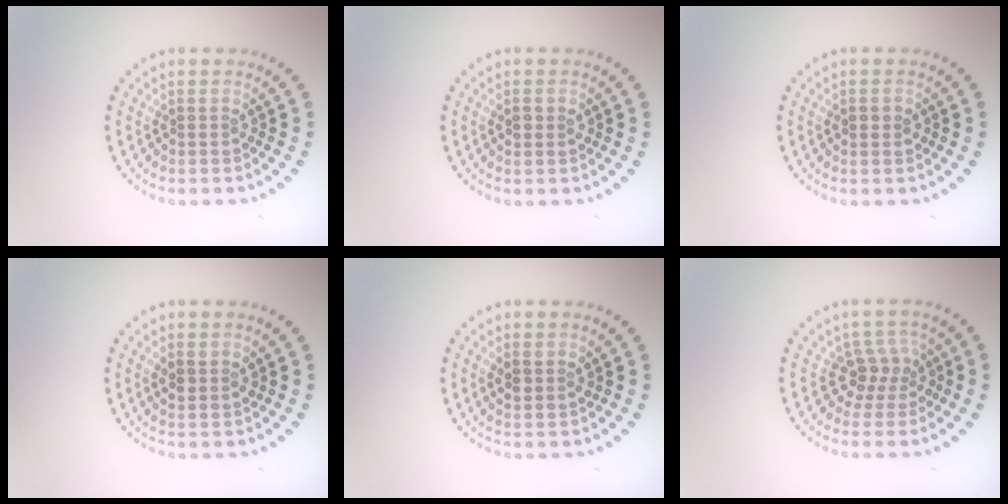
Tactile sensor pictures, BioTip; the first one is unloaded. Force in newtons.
{"total": 1.5, "press": 1.5, "slide": 0.1}
{"total": 1.6, "press": 1.6, "slide": 0.1}
{"total": 1.7, "press": 1.5, "slide": 0.7}
{"total": 1.7, "press": 1.5, "slide": 0.7}
{"total": 2.6, "press": 2.0, "slide": 1.7}